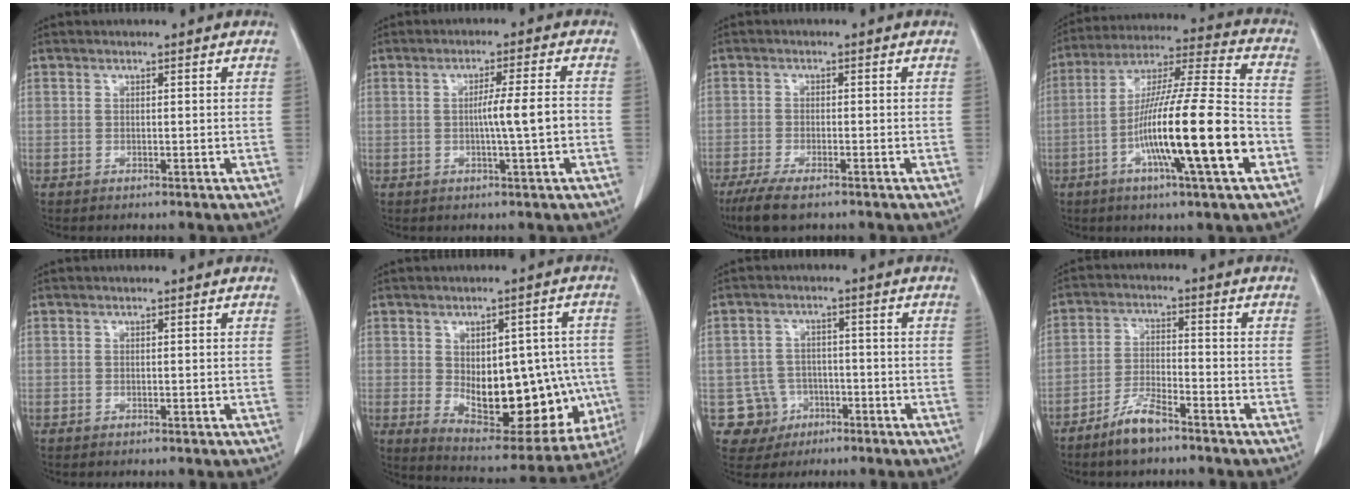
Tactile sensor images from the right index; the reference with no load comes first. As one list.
[{"total": 5.0, "force": [-0.8, -0.5, 4.9], "torque": [-0.078, -0.002, -0.015]}, {"total": 6.2, "force": [-4.5, 1.5, 4.0], "torque": [-0.074, -0.015, -0.075]}, {"total": 19.7, "force": [-6.2, 0.5, 18.8], "torque": [-0.326, -0.011, -0.111]}, {"total": 0.0}, {"total": 19.3, "force": [-2.6, 10.0, 16.3], "torque": [-0.217, 0.012, -0.006]}, {"total": 5.7, "force": [-1.9, 5.3, 0.2], "torque": [0.005, 0.013, -0.025]}, {"total": 5.7, "force": [-4.4, 1.2, 3.4], "torque": [-0.071, -0.004, -0.084]}]